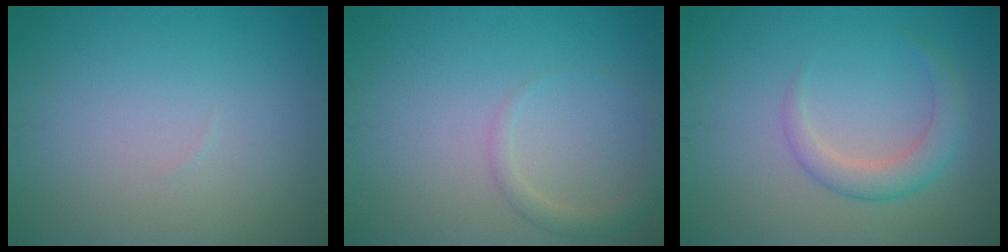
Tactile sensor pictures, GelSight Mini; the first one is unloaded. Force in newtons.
{"total": 1.5, "press": 1.5, "slide": 0.1}
{"total": 2.8, "press": 2.8, "slide": 0.2}